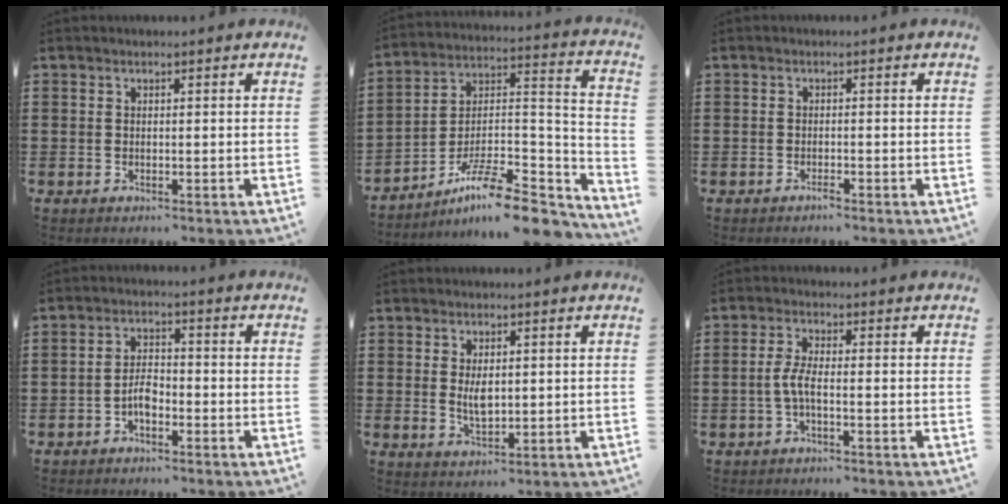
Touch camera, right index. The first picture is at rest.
{"total": 12.2, "force": [-9.6, 2.2, 7.1], "torque": [-0.120, 0.017, -0.181]}
{"total": 1.0, "force": [-0.9, -0.1, 0.5], "torque": [-0.013, -0.007, -0.015]}
{"total": 3.6, "force": [-1.6, 1.8, 2.7], "torque": [-0.057, 0.003, -0.033]}
{"total": 3.6, "force": [0.5, 1.7, 3.2], "torque": [-0.057, -0.001, 0.007]}
{"total": 3.5, "force": [-1.1, 0.6, 3.2], "torque": [-0.088, -0.009, -0.031]}